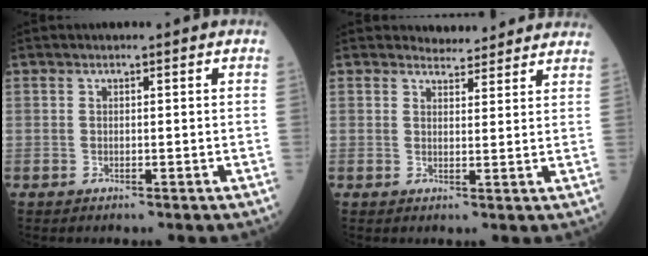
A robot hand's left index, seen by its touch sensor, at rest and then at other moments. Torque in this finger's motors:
{"motor_torque": [-0.26, -0.26, -1.05, -0.18]}